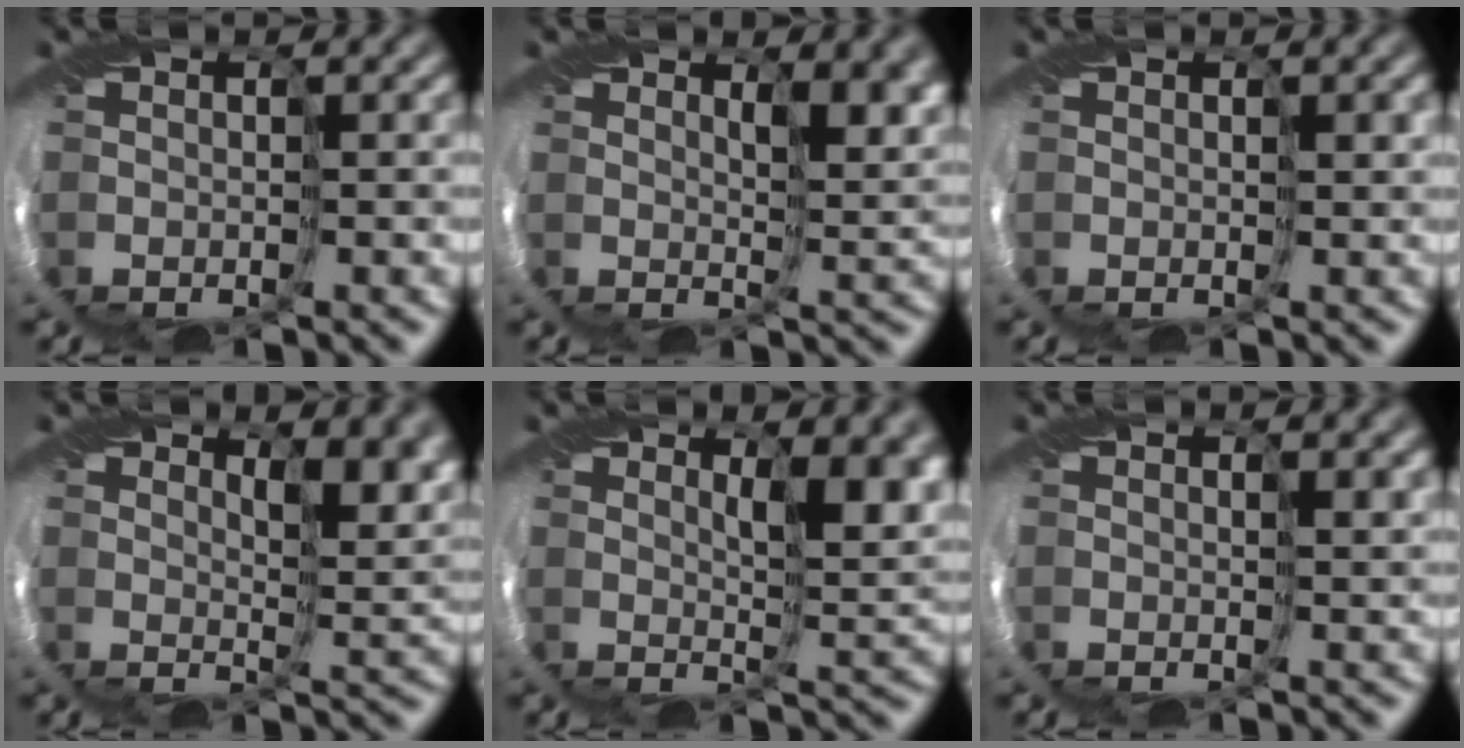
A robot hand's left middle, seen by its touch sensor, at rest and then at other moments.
{"total": 3.8, "force": [2.4, 1.0, 2.7], "torque": [-0.045, -0.003, 0.046]}
{"total": 0.8, "force": [0.6, 0.1, 0.5], "torque": [-0.008, 0.004, 0.010]}
{"total": 4.0, "force": [2.9, 1.2, 2.5], "torque": [-0.036, -0.003, 0.053]}
{"total": 4.4, "force": [2.4, 0.8, 3.5], "torque": [-0.059, 0.001, 0.040]}
{"total": 1.4, "force": [1.2, -0.3, 0.5], "torque": [-0.010, 0.005, 0.019]}